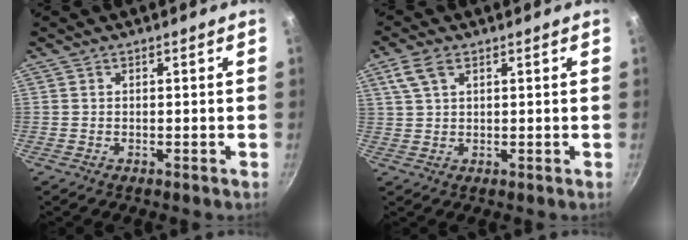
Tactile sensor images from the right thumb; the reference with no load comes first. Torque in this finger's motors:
{"motor_torque": [0.38, 2.21, 0.35, 0.76, 0.29]}